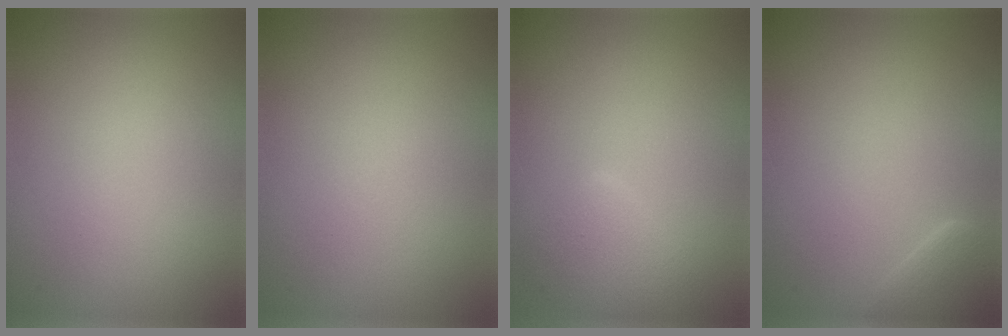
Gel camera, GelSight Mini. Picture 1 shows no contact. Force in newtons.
{"total": 0.0}
{"total": 2.6, "press": 2.6, "slide": 0.1}
{"total": 1.9, "press": 1.9, "slide": 0.1}